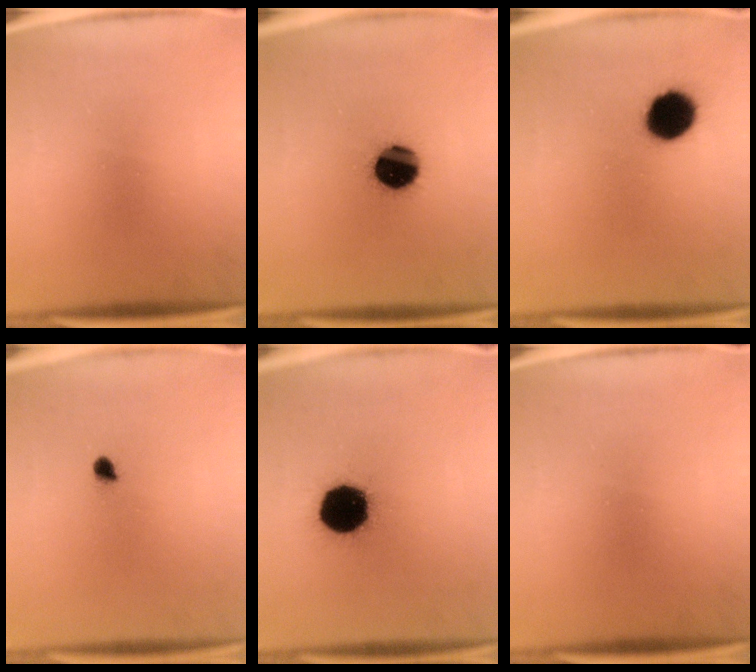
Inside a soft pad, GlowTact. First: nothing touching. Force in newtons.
{"total": 13.3}
{"total": 9.7}
{"total": 1.8}
{"total": 19.2}
{"total": 0.0}